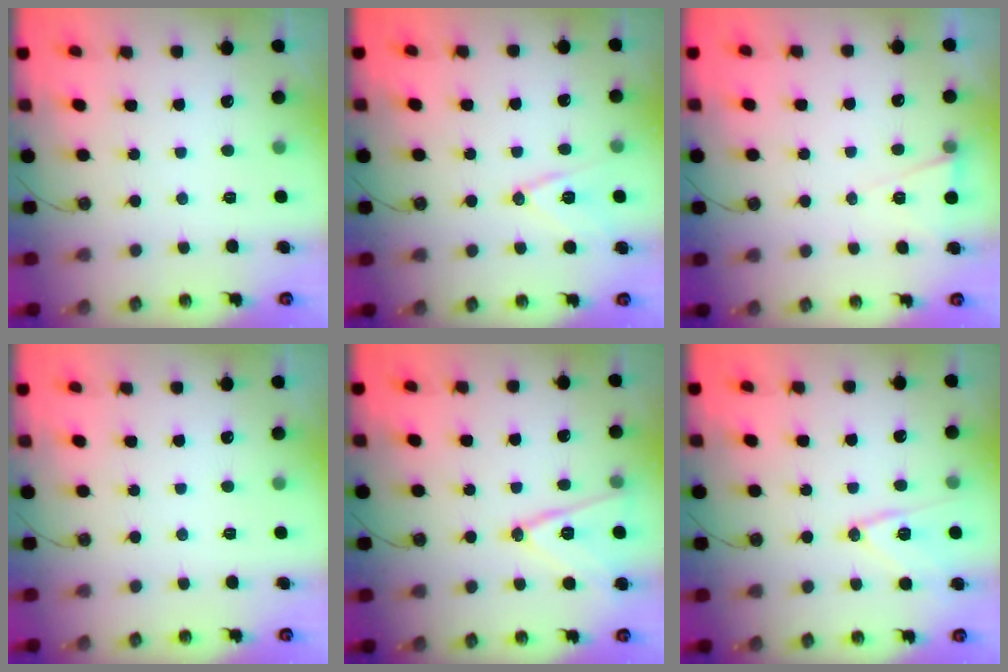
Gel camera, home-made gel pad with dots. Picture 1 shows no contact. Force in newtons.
{"total": 10.7, "press": 10.1, "slide": 3.4}
{"total": 5.5, "press": 3.3, "slide": 4.4}
{"total": 0.0}
{"total": 13.4, "press": 13.0, "slide": 3.4}
{"total": 12.3, "press": 12.2, "slide": 1.3}